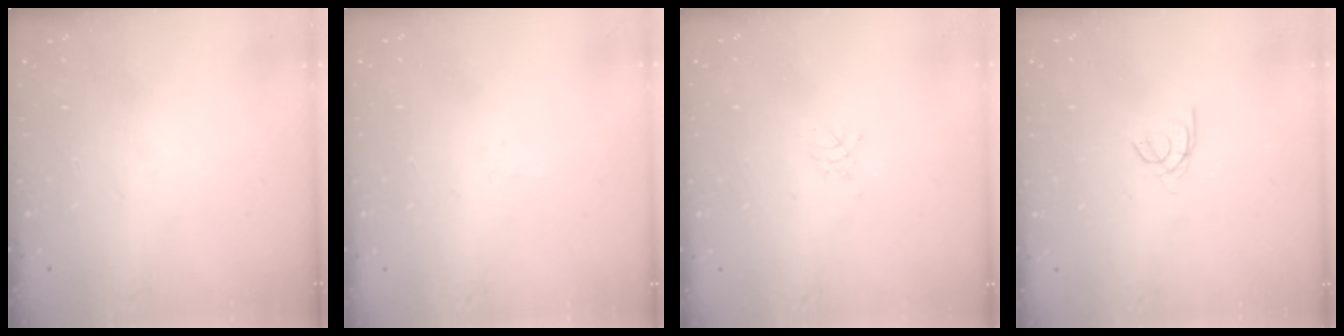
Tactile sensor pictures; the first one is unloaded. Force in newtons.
{"total": 1.6, "press": 1.5, "slide": 0.4}
{"total": 5.1, "press": 5.1, "slide": 0.2}
{"total": 2.1, "press": 2.1, "slide": 0.2}